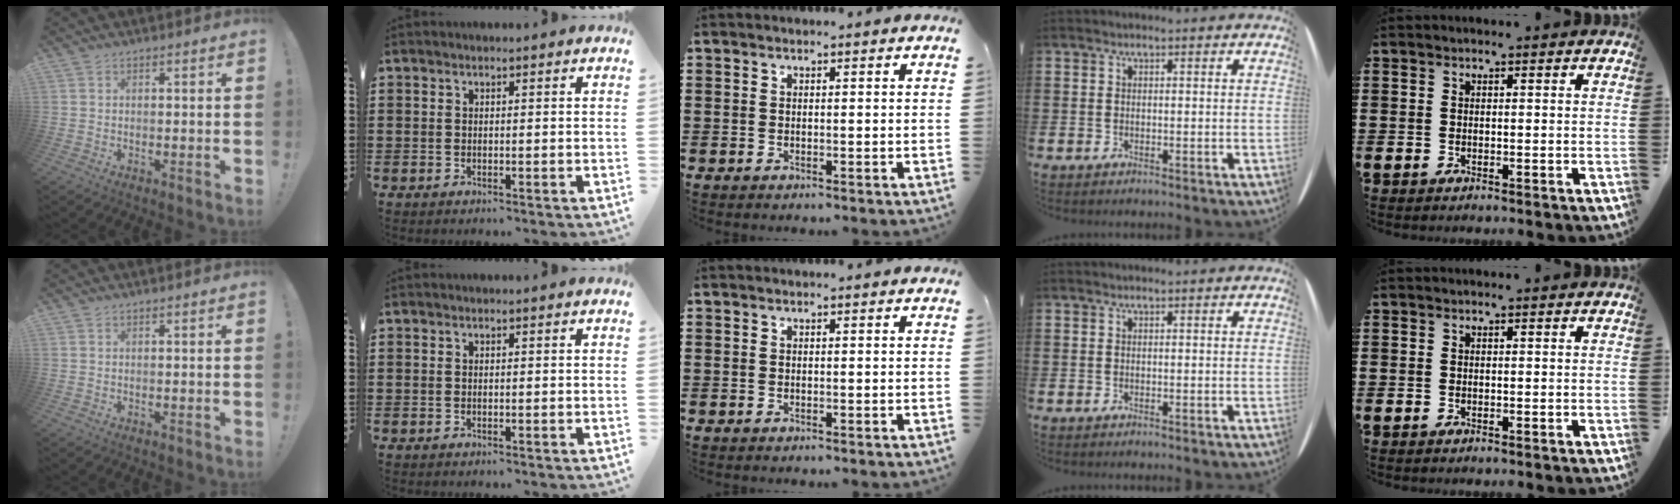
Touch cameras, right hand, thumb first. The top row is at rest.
{}